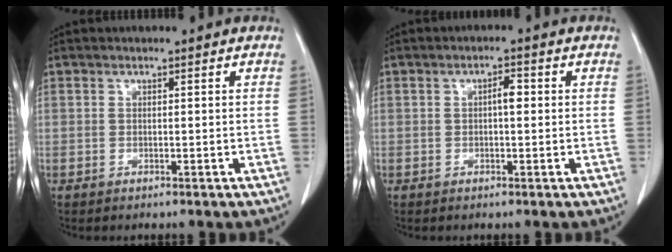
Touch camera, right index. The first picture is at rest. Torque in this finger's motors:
{"motor_torque": [0.37, -0.14, 0.14, 0.05]}